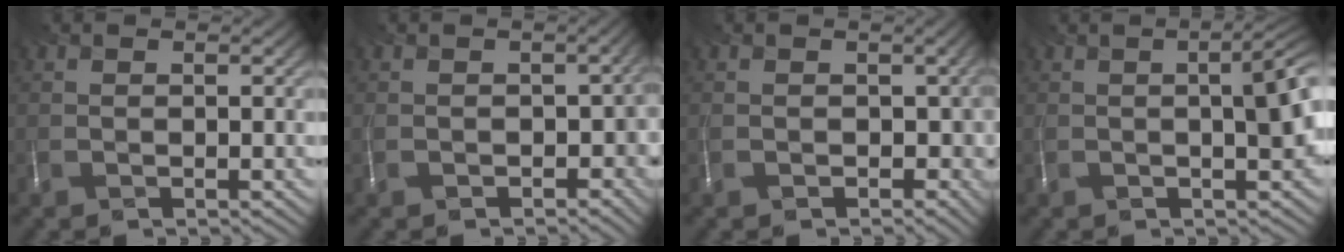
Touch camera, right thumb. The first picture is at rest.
{"total": 4.4, "force": [-2.2, 3.0, 2.3], "torque": [-0.033, -0.019, -0.035]}
{"total": 3.6, "force": [-1.2, 2.8, 2.0], "torque": [-0.032, -0.012, -0.018]}
{"total": 6.8, "force": [-0.4, 2.8, 6.2], "torque": [-0.067, 0.010, -0.013]}